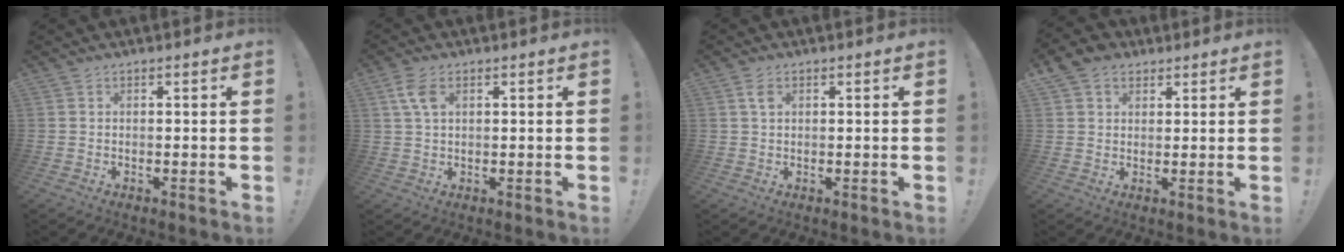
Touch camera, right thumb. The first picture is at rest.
{"total": 5.7, "force": [2.0, 3.1, 4.3], "torque": [-0.086, 0.001, 0.037]}
{"total": 2.6, "force": [1.1, 1.4, 1.9], "torque": [-0.035, 0.000, 0.019]}
{"total": 6.5, "force": [3.6, 5.0, 2.3], "torque": [-0.036, -0.010, 0.070]}